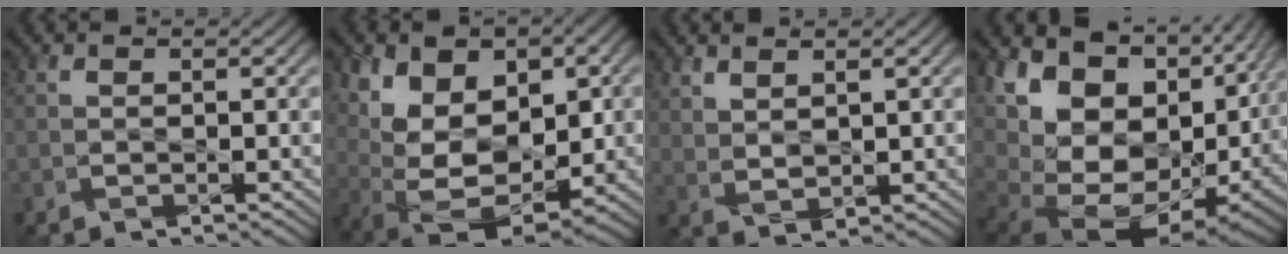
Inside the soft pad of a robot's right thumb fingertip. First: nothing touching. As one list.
[{"total": 11.5, "force": [2.3, 7.2, 8.6], "torque": [-0.150, 0.017, 0.045]}, {"total": 2.3, "force": [2.0, 0.4, 1.1], "torque": [-0.028, -0.007, 0.048]}, {"total": 18.7, "force": [1.0, 12.4, 14.0], "torque": [-0.222, -0.027, 0.071]}]